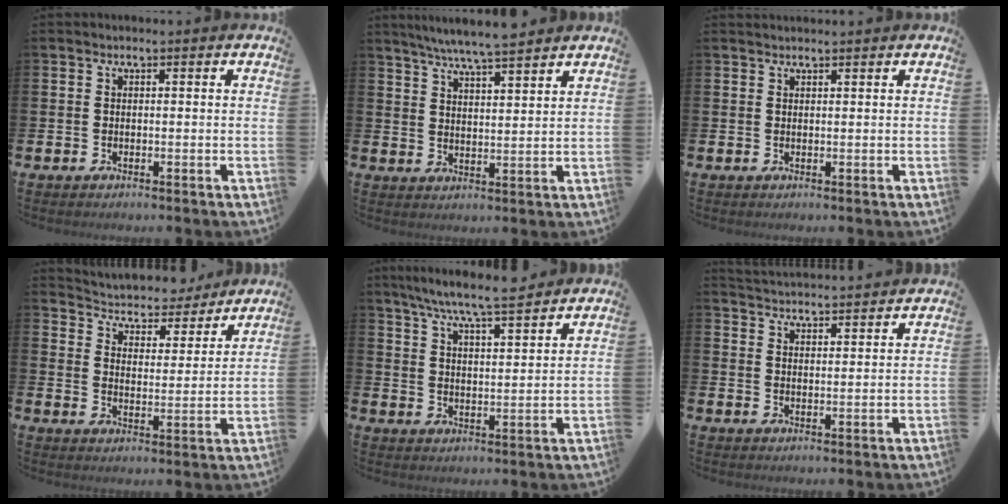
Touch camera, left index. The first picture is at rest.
{"total": 6.2, "force": [6.0, -0.1, 1.7], "torque": [-0.045, -0.028, 0.105]}
{"total": 0.9, "force": [0.9, 0.0, 0.1], "torque": [0.007, -0.003, 0.014]}
{"total": 5.0, "force": [4.8, 1.5, 0.0], "torque": [-0.024, -0.045, 0.077]}
{"total": 7.7, "force": [7.2, 0.0, 2.6], "torque": [-0.067, -0.042, 0.126]}
{"total": 4.1, "force": [4.1, -0.1, -0.1], "torque": [-0.007, -0.031, 0.074]}